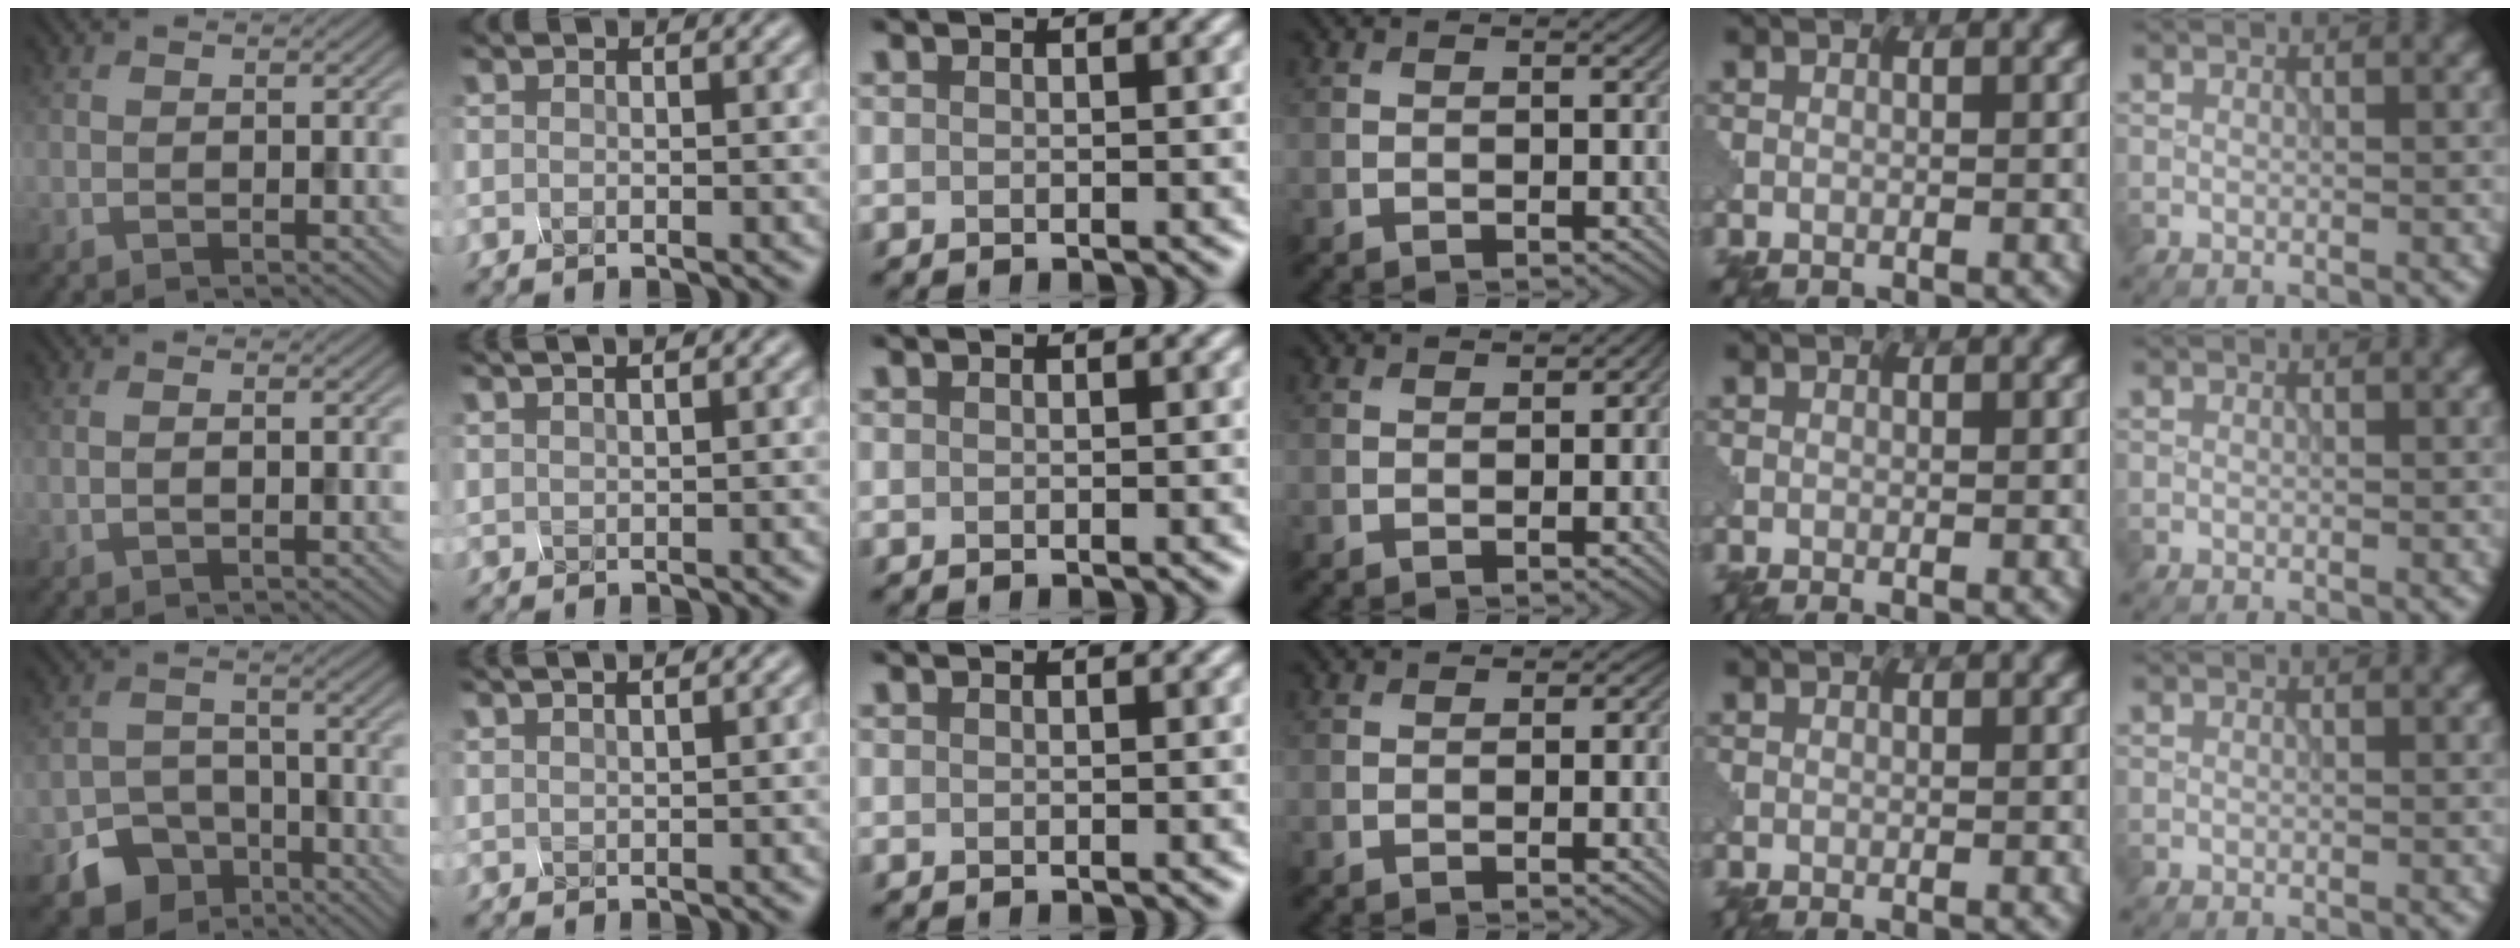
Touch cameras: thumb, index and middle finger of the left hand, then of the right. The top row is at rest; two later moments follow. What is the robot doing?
{"motion": "squeeze", "object": "hand grip exerciser"}